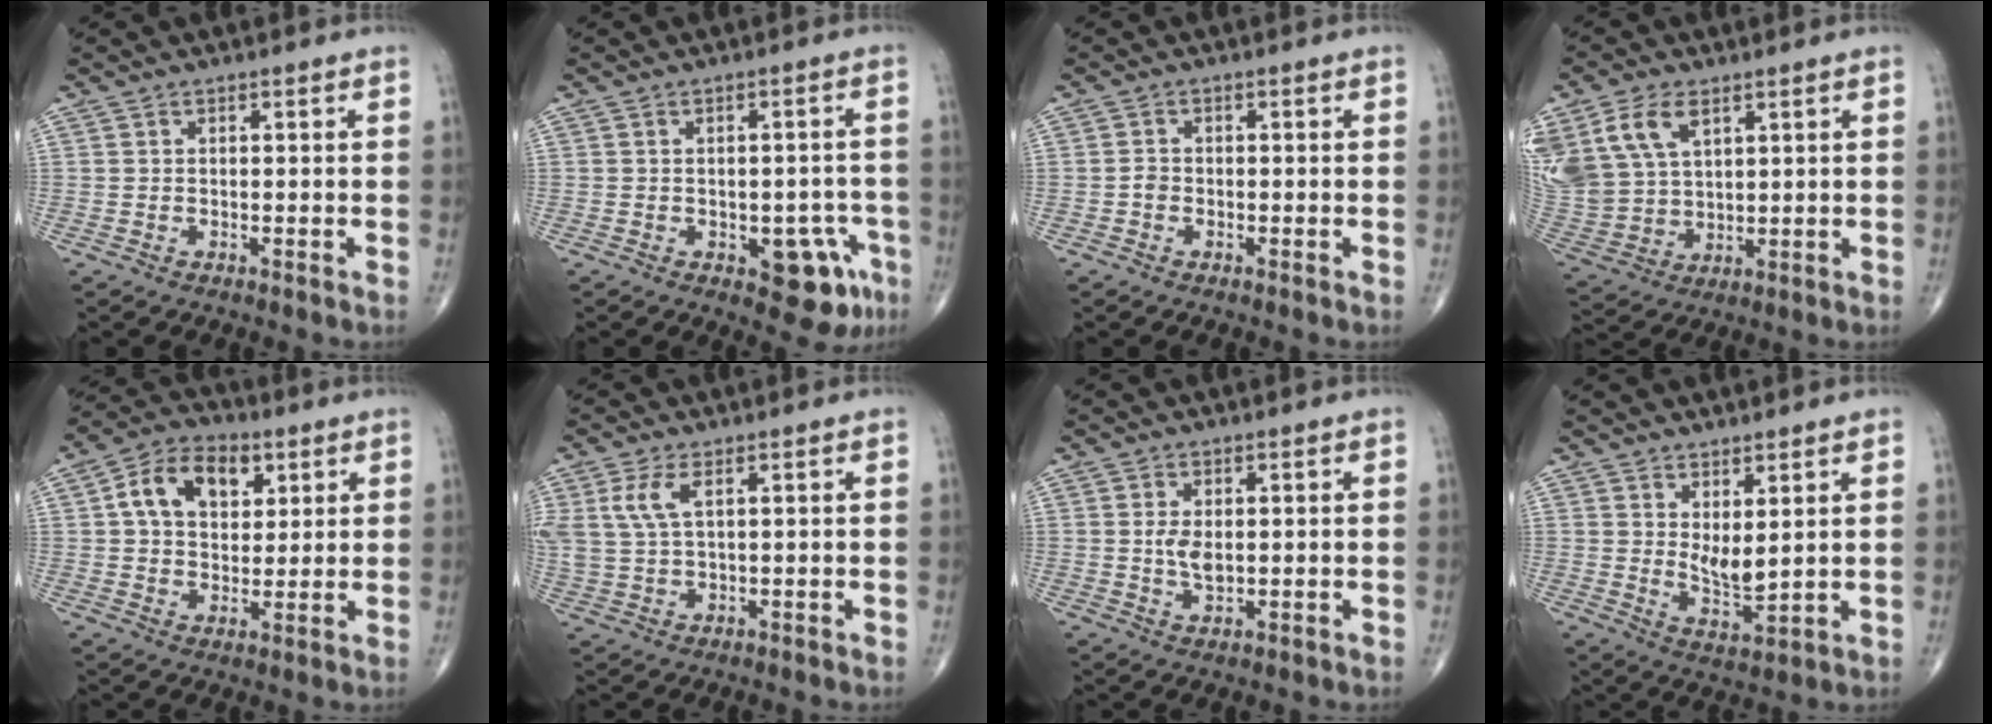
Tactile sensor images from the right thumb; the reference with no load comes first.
{"total": 9.0, "force": [-3.7, 4.5, 6.8], "torque": [-0.047, 0.018, -0.038]}
{"total": 1.3, "force": [-0.5, 1.0, 0.6], "torque": [-0.007, 0.004, -0.013]}
{"total": 17.2, "force": [7.8, 11.2, 10.5], "torque": [-0.242, -0.004, 0.161]}
{"total": 12.2, "force": [3.9, 8.3, 8.0], "torque": [-0.106, 0.002, 0.062]}
{"total": 6.4, "force": [2.3, 3.0, 5.1], "torque": [-0.128, 0.003, 0.053]}
{"total": 3.9, "force": [0.3, 2.1, 3.3], "torque": [-0.064, -0.008, 0.008]}
{"total": 5.5, "force": [2.0, 2.1, 4.7], "torque": [-0.077, -0.031, 0.045]}